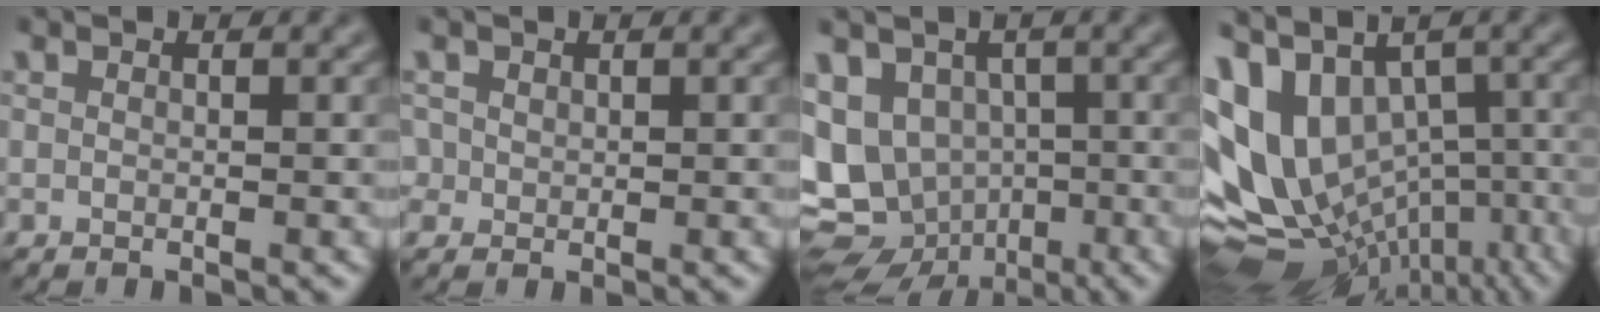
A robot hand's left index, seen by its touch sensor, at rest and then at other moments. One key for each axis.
{"total": 1.3, "fx": 0.4, "fy": 1.2, "fz": 0.2, "tx": -0.013, "ty": -0.002, "tz": 0.012}
{"total": 12.4, "fx": -2.4, "fy": 10.5, "fz": 6.2, "tx": -0.133, "ty": -0.019, "tz": -0.041}
{"total": 12.4, "fx": -0.1, "fy": 8.6, "fz": 9.0, "tx": -0.183, "ty": -0.002, "tz": 0.027}